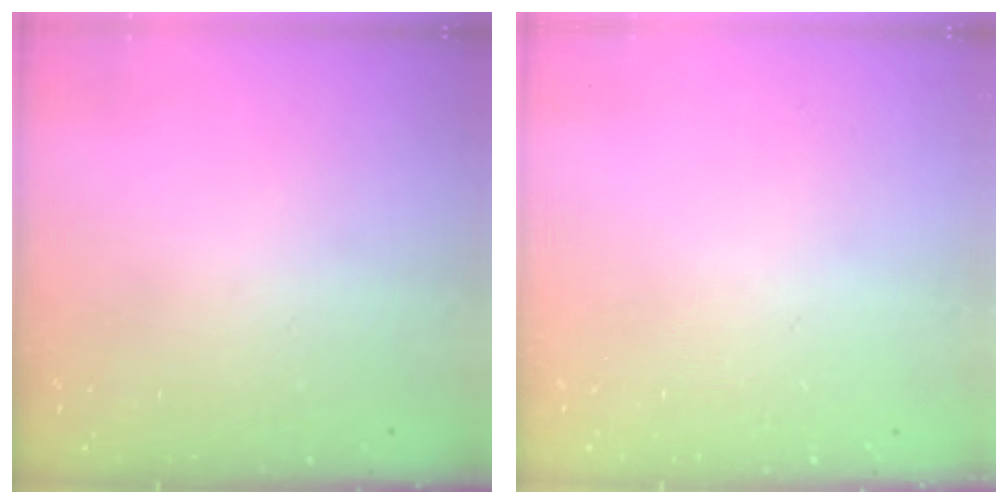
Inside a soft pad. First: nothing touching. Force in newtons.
{"total": 0.0}